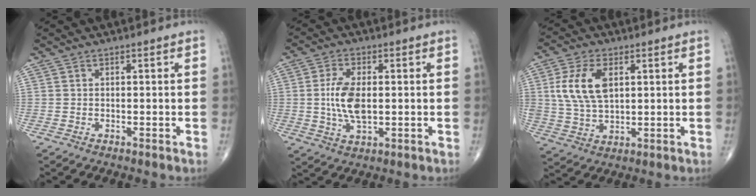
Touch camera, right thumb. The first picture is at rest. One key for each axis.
{"total": 10.0, "fx": 0.4, "fy": 5.3, "fz": 8.5, "tx": -0.168, "ty": -0.005, "tz": 0.012}
{"total": 10.8, "fx": 2.7, "fy": 6.1, "fz": 8.5, "tx": -0.169, "ty": -0.004, "tz": 0.056}